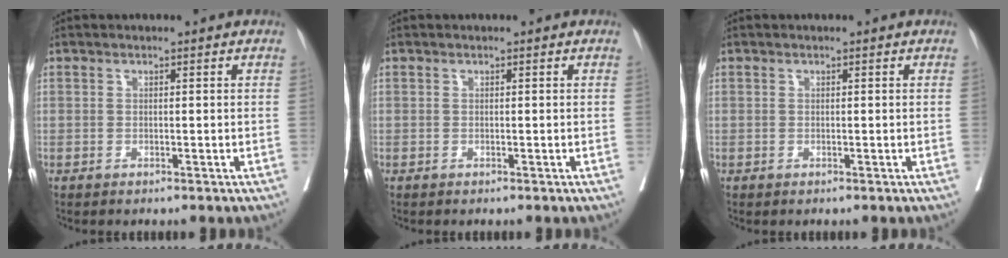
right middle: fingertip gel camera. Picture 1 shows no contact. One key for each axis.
{"total": 0.0}
{"total": 0.0}